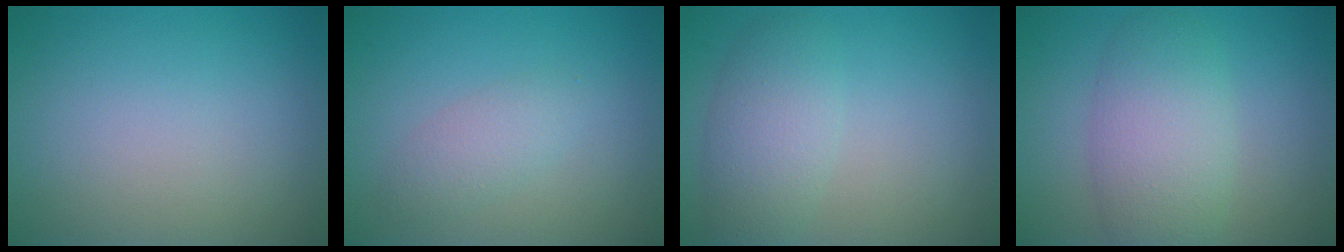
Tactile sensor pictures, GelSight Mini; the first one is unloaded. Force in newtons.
{"total": 2.0, "press": 1.9, "slide": 0.1}
{"total": 3.8, "press": 3.8, "slide": 0.3}
{"total": 5.1, "press": 5.0, "slide": 0.3}